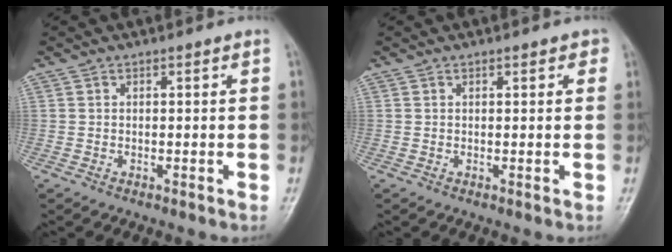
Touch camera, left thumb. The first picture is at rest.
{"total": 1.7, "force": [0.8, 0.8, 1.2], "torque": [-0.008, 0.000, 0.008]}